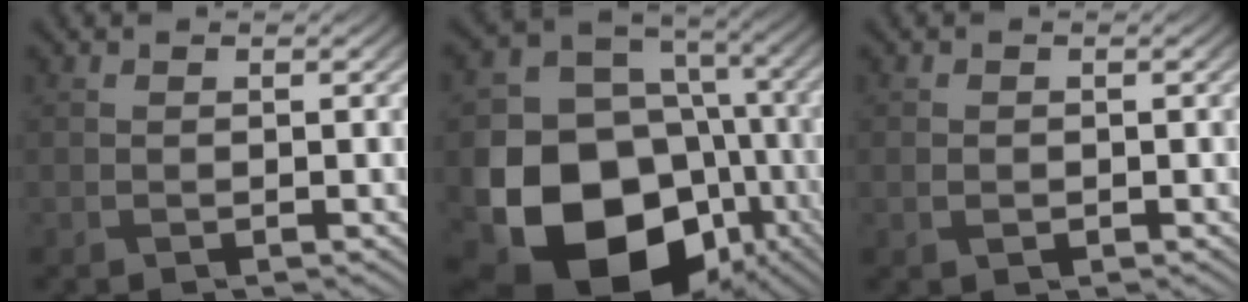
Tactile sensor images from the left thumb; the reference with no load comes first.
{"total": 18.9, "force": [-6.3, 14.5, 10.3], "torque": [-0.206, -0.048, -0.098]}
{"total": 1.1, "force": [-0.2, 0.9, 0.6], "torque": [-0.012, -0.006, -0.004]}